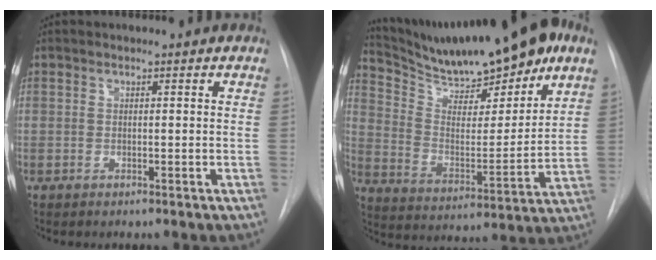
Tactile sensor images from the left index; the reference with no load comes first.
{"total": 20.8, "force": [16.8, 3.1, 12.0], "torque": [-0.202, -0.003, 0.274]}